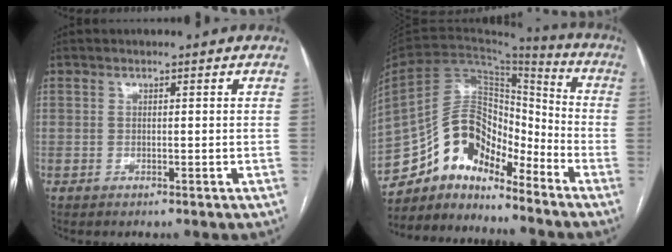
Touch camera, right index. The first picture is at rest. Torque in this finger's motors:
{"motor_torque": [0.59, -0.46, 0.26, 0.05]}